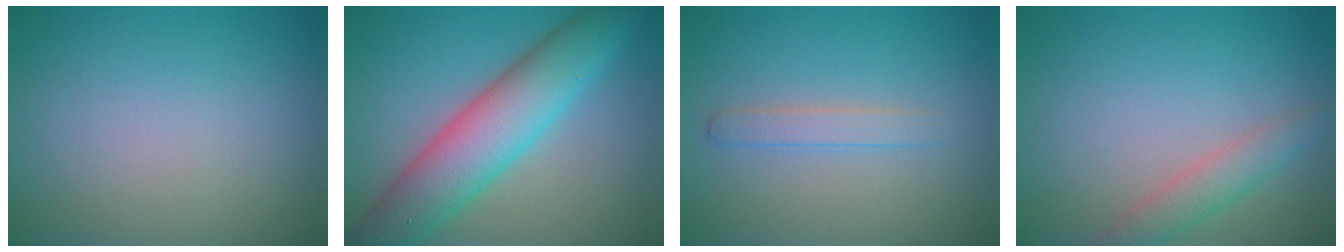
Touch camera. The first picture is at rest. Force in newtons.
{"total": 8.4, "press": 8.4, "slide": 0.3}
{"total": 1.6, "press": 1.6, "slide": 0.0}
{"total": 2.5, "press": 2.5, "slide": 0.2}